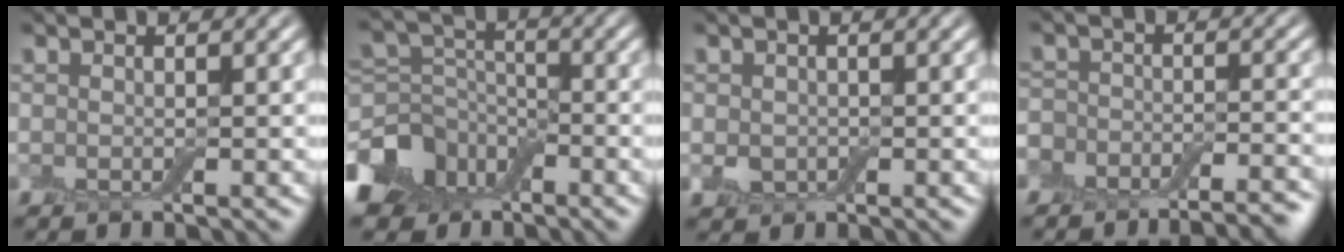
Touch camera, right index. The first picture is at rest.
{"total": 8.6, "force": [-4.6, 6.0, 4.1], "torque": [-0.074, -0.008, -0.087]}
{"total": 1.9, "force": [-0.2, 1.6, 1.0], "torque": [-0.019, -0.003, -0.007]}
{"total": 10.7, "force": [-9.2, 4.7, 2.9], "torque": [-0.030, -0.011, -0.125]}